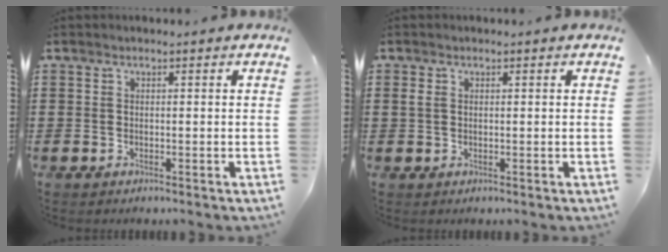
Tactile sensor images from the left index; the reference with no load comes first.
{"total": 1.3, "force": [0.2, 0.8, 1.0], "torque": [-0.030, 0.003, 0.001]}